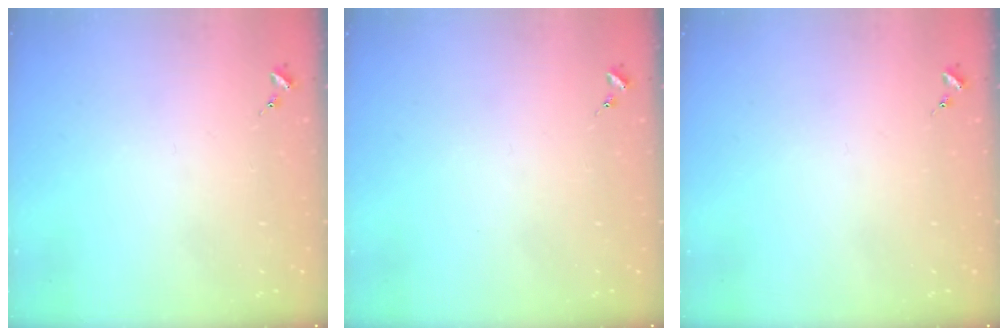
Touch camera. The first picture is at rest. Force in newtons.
{"total": 0.0}
{"total": 0.0}